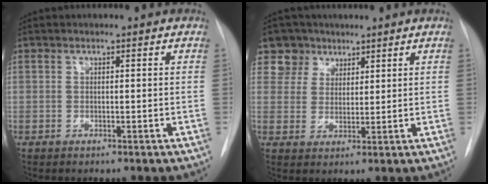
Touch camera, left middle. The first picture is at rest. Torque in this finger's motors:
{"motor_torque": [0.94, -1.04, 0.29, 0.00]}